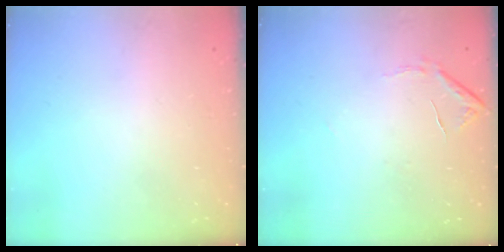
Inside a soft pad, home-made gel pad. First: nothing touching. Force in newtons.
{"total": 7.6, "press": 7.5, "slide": 0.3}